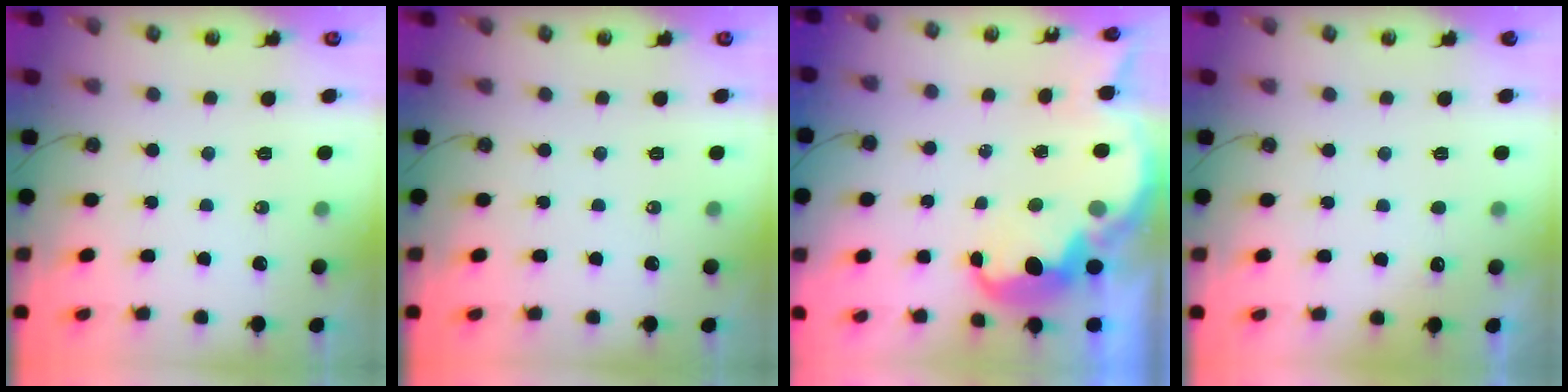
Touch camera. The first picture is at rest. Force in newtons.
{"total": 0.0}
{"total": 6.5, "press": 6.4, "slide": 0.6}
{"total": 2.9, "press": 2.7, "slide": 1.0}